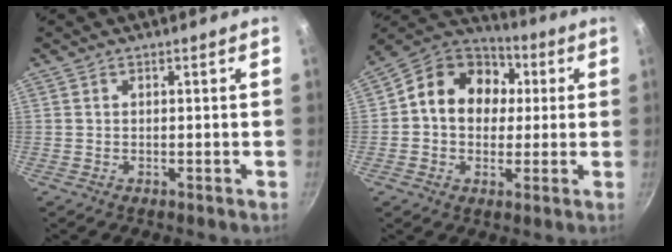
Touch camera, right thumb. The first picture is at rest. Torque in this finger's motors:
{"motor_torque": [-0.14, 0.59, 0.09, 0.10, 0.07]}